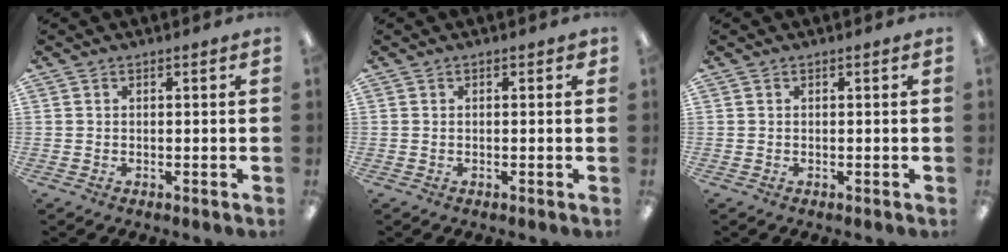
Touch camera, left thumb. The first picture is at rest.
{"total": 1.1, "force": [0.3, 0.7, 0.8], "torque": [-0.008, 0.001, 0.003]}
{"total": 0.0}